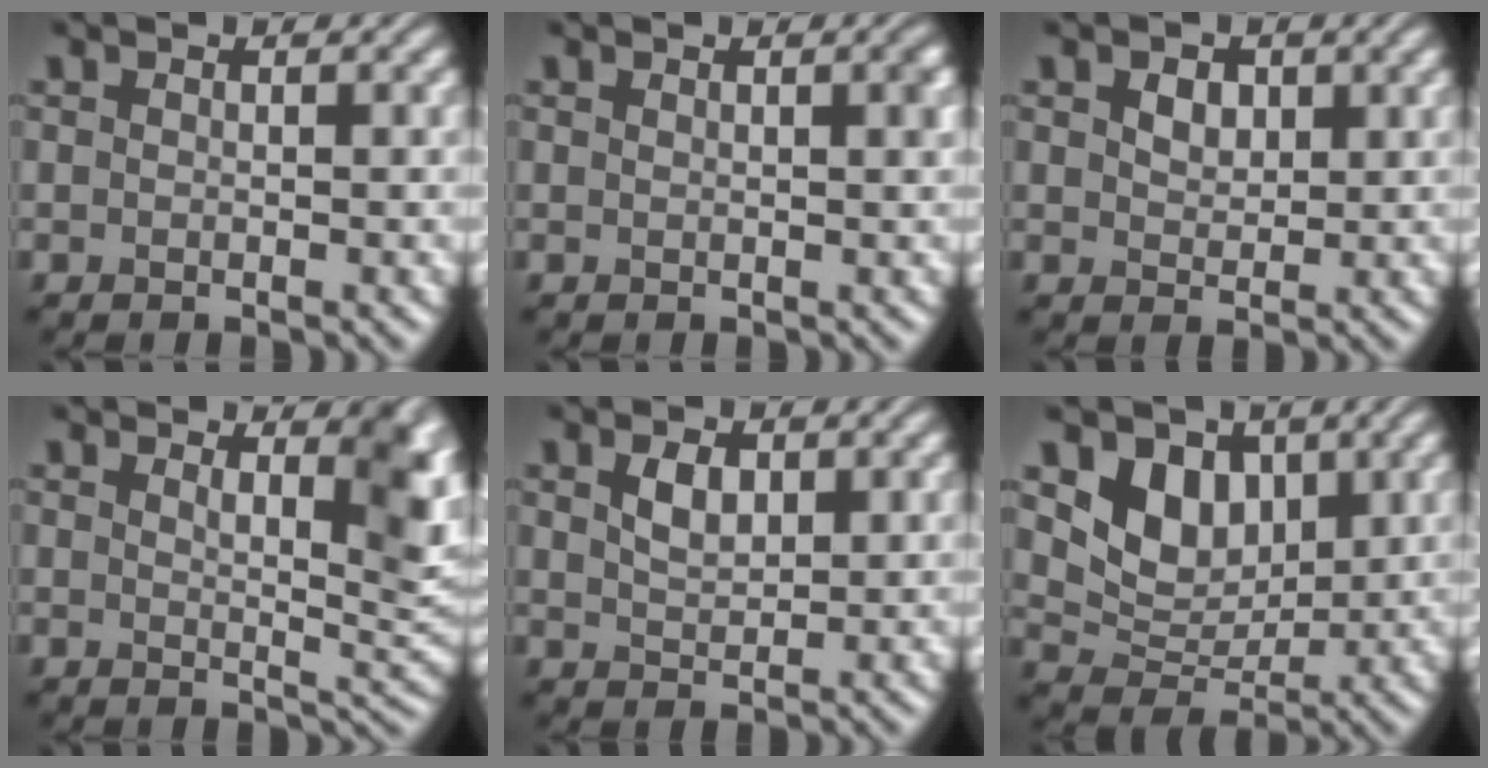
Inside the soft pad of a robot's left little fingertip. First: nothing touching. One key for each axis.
{"total": 1.1, "fx": 0.5, "fy": 0.3, "fz": 1.0, "tx": -0.012, "ty": 0.002, "tz": 0.008}
{"total": 2.0, "fx": 0.9, "fy": 1.4, "fz": 1.1, "tx": -0.024, "ty": 0.001, "tz": 0.016}
{"total": 5.6, "fx": 2.8, "fy": 1.8, "fz": 4.4, "tx": -0.045, "ty": -0.005, "tz": 0.040}
{"total": 2.4, "fx": 1.0, "fy": 1.4, "fz": 1.6, "tx": -0.037, "ty": 0.001, "tz": 0.022}
{"total": 5.1, "fx": 2.1, "fy": 3.8, "fz": 2.7, "tx": -0.052, "ty": -0.012, "tz": 0.033}